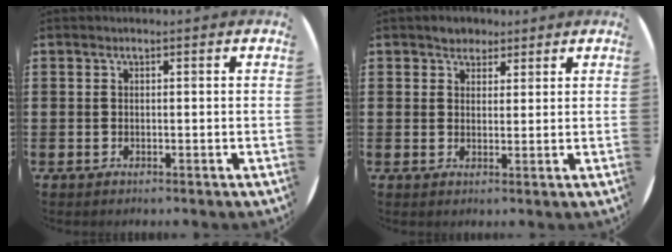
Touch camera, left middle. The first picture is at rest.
{"total": 2.4, "force": [2.1, 1.3, 0.1], "torque": [0.002, 0.004, 0.039]}